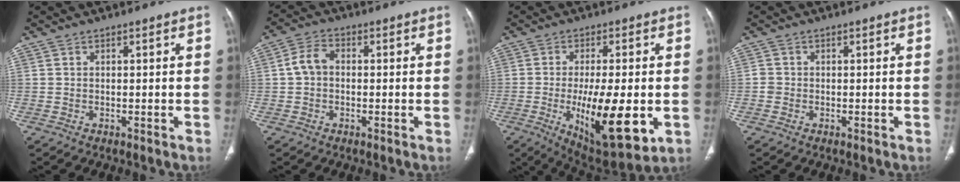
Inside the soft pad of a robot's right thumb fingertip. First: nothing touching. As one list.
[{"total": 4.4, "force": [0.0, 3.3, 3.0], "torque": [-0.054, 0.015, -0.008]}, {"total": 17.1, "force": [-3.7, 5.6, 15.8], "torque": [-0.251, -0.023, -0.043]}, {"total": 1.2, "force": [-0.4, 1.1, 0.3], "torque": [-0.001, 0.004, -0.009]}]